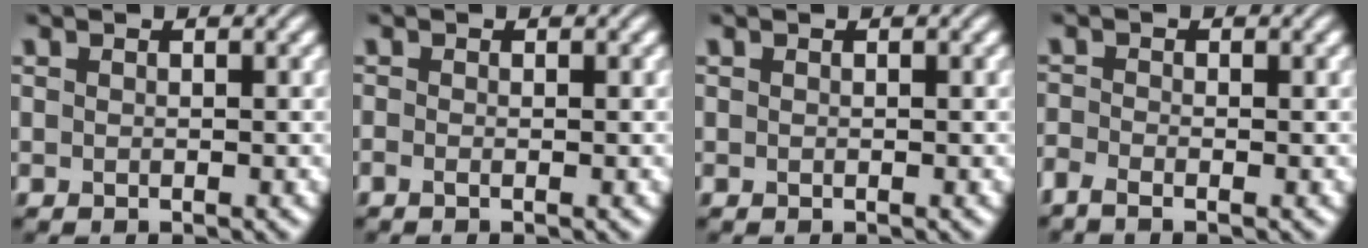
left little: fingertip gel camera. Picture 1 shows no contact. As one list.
[{"total": 0.7, "force": [-0.3, 0.2, 0.6], "torque": [-0.012, -0.009, -0.007]}, {"total": 0.0}, {"total": 1.6, "force": [-1.3, 0.3, 0.9], "torque": [-0.022, -0.014, -0.036]}]